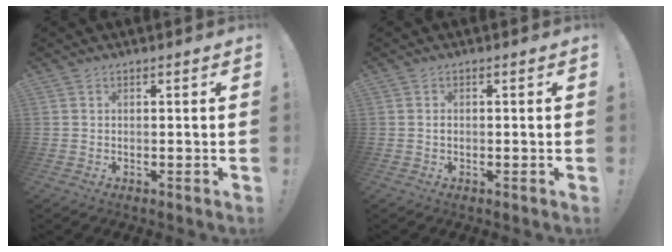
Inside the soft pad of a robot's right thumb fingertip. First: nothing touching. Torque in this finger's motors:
{"motor_torque": [-0.27, -0.14, -0.35, 0.25, -0.10]}